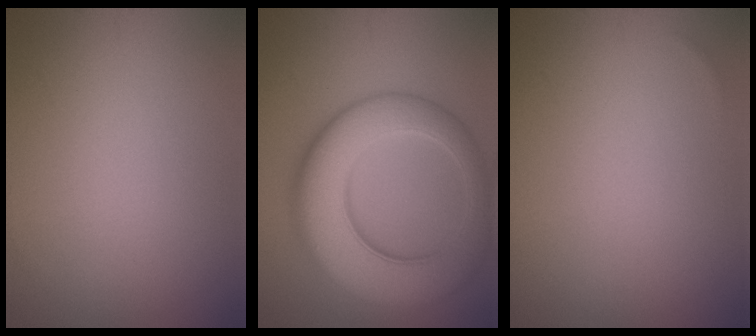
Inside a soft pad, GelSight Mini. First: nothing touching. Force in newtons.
{"total": 10.1, "press": 10.1, "slide": 0.4}
{"total": 0.0}